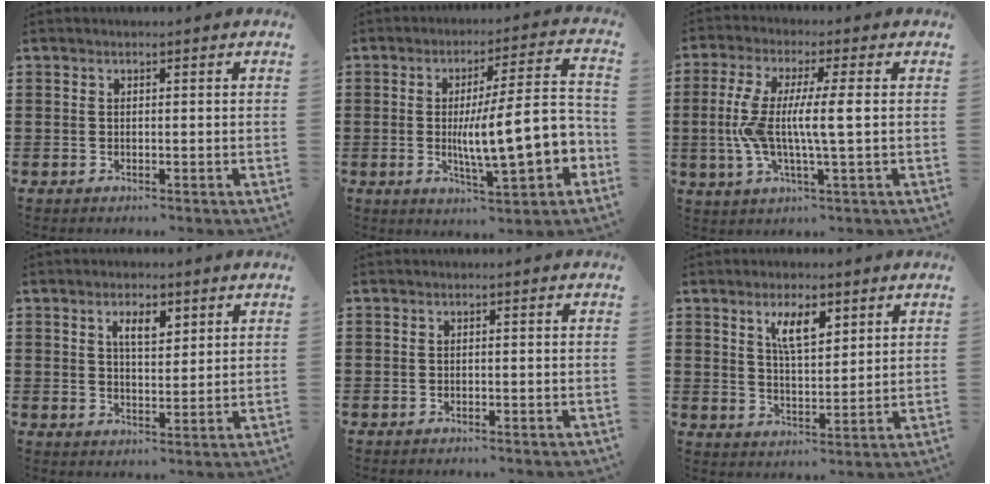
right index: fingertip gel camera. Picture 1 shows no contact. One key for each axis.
{"total": 14.5, "fx": -2.5, "fy": 3.9, "fz": 13.7, "tx": -0.194, "ty": -0.013, "tz": -0.046}
{"total": 8.5, "fx": -0.3, "fy": 1.1, "fz": 8.4, "tx": -0.180, "ty": -0.013, "tz": -0.017}
{"total": 4.0, "fx": 2.1, "fy": 1.6, "fz": 3.0, "tx": -0.057, "ty": 0.005, "tz": 0.034}
{"total": 0.7, "fx": -0.7, "fy": 0.0, "fz": 0.1, "tx": -0.004, "ty": -0.003, "tz": -0.014}
{"total": 6.0, "fx": 3.1, "fy": 2.2, "fz": 4.7, "tx": -0.084, "ty": 0.000, "tz": 0.050}